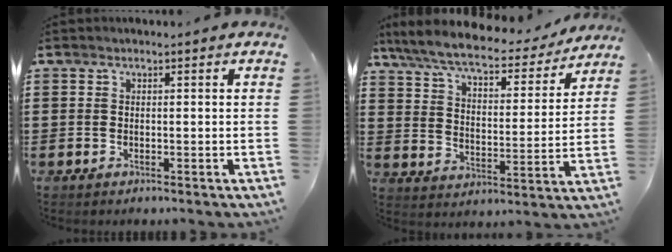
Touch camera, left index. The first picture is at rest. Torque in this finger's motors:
{"motor_torque": [1.12, -1.02, 0.41, 0.21]}